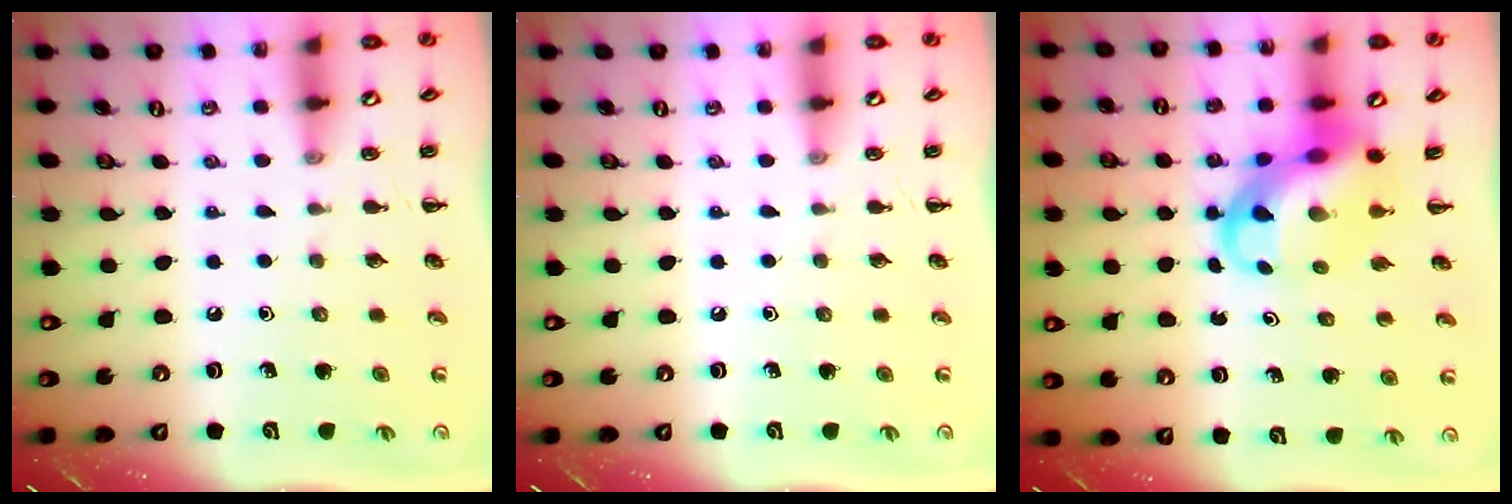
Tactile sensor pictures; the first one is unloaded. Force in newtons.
{"total": 0.0}
{"total": 9.1, "press": 8.7, "slide": 2.7}